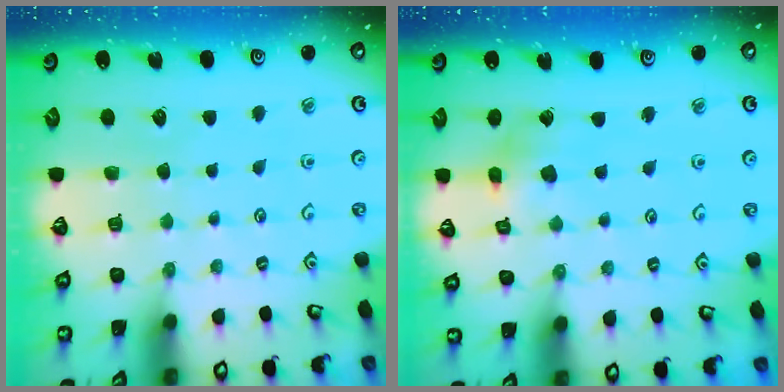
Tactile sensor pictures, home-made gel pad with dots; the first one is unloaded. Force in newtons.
{"total": 6.0, "press": 6.0, "slide": 0.7}